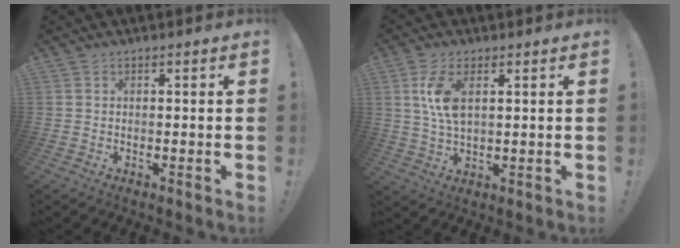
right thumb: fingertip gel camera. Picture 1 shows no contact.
{"total": 8.0, "force": [2.5, 3.5, 6.8], "torque": [-0.134, -0.005, 0.042]}